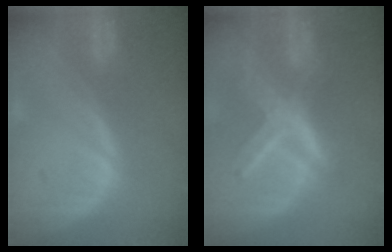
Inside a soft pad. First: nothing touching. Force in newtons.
{"total": 8.0, "press": 7.0, "slide": 4.0}